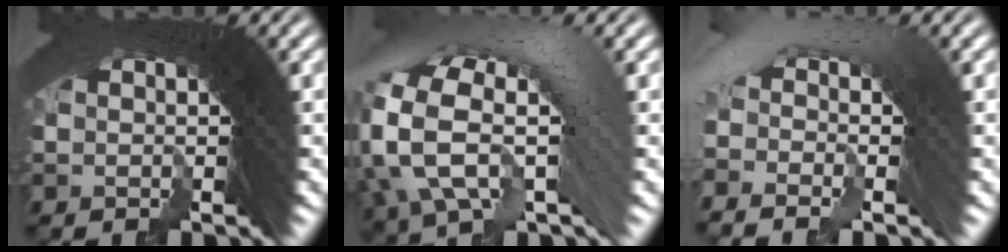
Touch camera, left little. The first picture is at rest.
{"total": 8.5, "force": [0.7, 5.5, 6.4], "torque": [-0.135, 0.008, 0.009]}
{"total": 2.3, "force": [-0.7, 1.2, 1.9], "torque": [-0.014, 0.032, -0.026]}